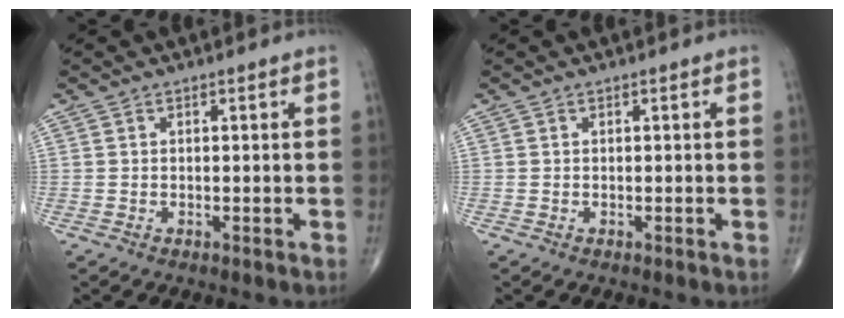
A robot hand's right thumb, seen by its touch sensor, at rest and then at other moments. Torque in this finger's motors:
{"motor_torque": [-0.11, 0.11, -0.03, -0.03, 0.00]}